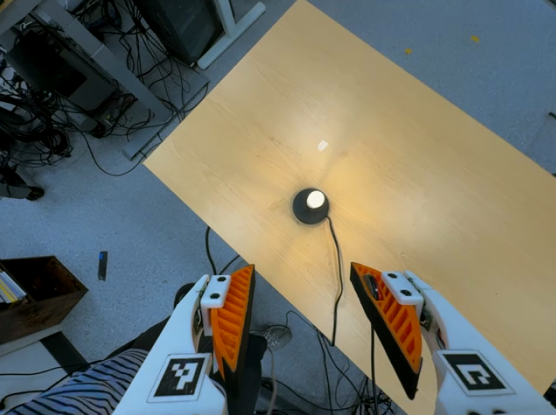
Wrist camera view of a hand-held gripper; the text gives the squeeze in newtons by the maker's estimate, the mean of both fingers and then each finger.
{"total": 0.0}